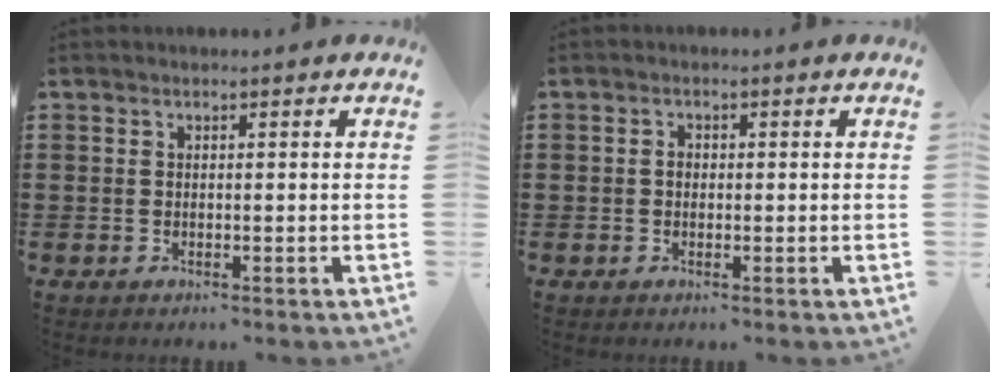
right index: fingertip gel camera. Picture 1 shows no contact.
{"total": 1.2, "force": [-0.1, 0.9, 0.8], "torque": [-0.017, 0.005, -0.002]}